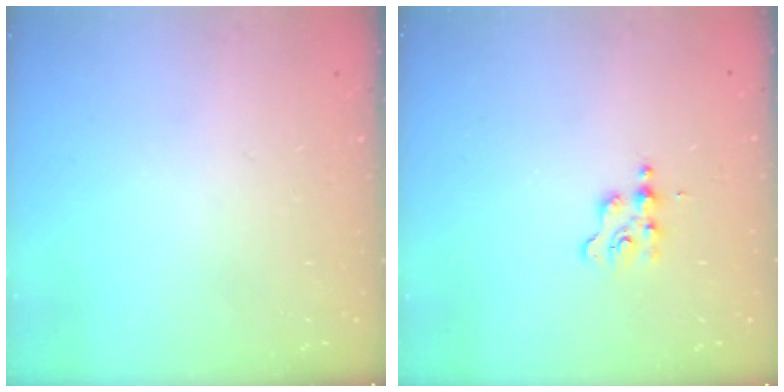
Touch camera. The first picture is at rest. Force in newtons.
{"total": 1.8, "press": 1.7, "slide": 0.3}